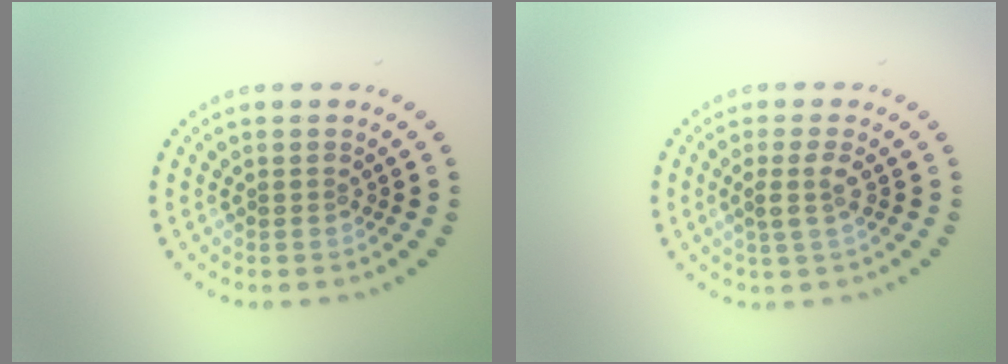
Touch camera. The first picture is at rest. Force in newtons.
{"total": 1.9, "press": 1.4, "slide": 1.3}